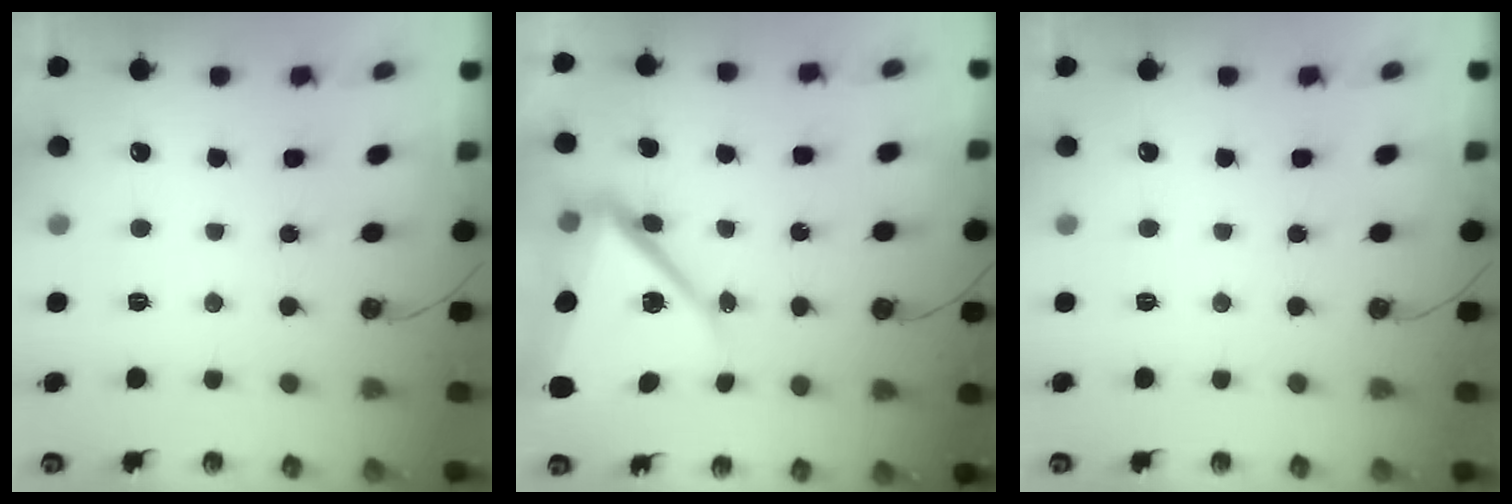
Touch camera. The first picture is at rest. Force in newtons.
{"total": 15.0, "press": 14.8, "slide": 2.0}
{"total": 0.0}